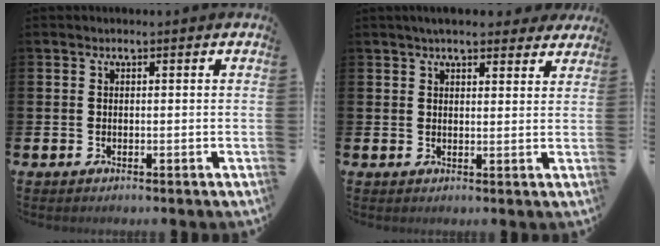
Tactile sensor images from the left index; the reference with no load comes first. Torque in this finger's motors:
{"motor_torque": [1.19, -0.95, 0.39, 0.13]}